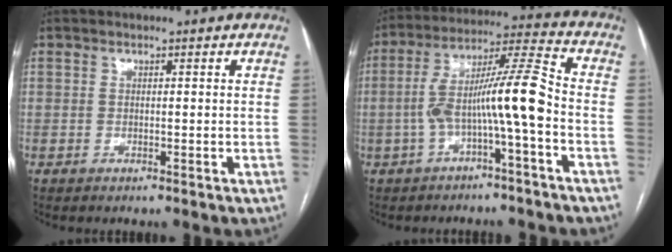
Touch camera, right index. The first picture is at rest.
{"total": 11.4, "force": [-2.6, 0.2, 11.1], "torque": [-0.200, 0.038, -0.048]}